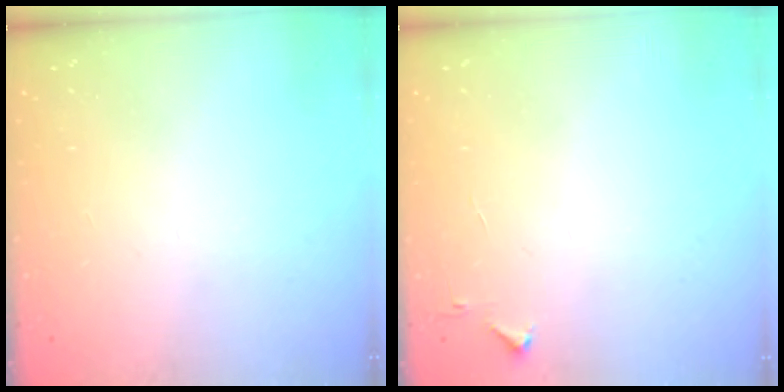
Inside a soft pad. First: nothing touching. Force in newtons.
{"total": 2.8, "press": 2.8, "slide": 0.4}